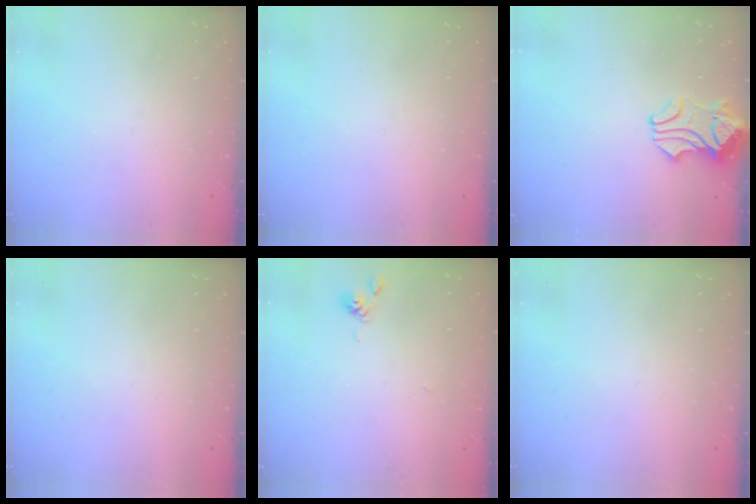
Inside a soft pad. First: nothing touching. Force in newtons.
{"total": 0.0}
{"total": 1.2, "press": 0.1, "slide": 1.2}
{"total": 0.0}
{"total": 7.8, "press": 7.8, "slide": 0.2}
{"total": 0.0}